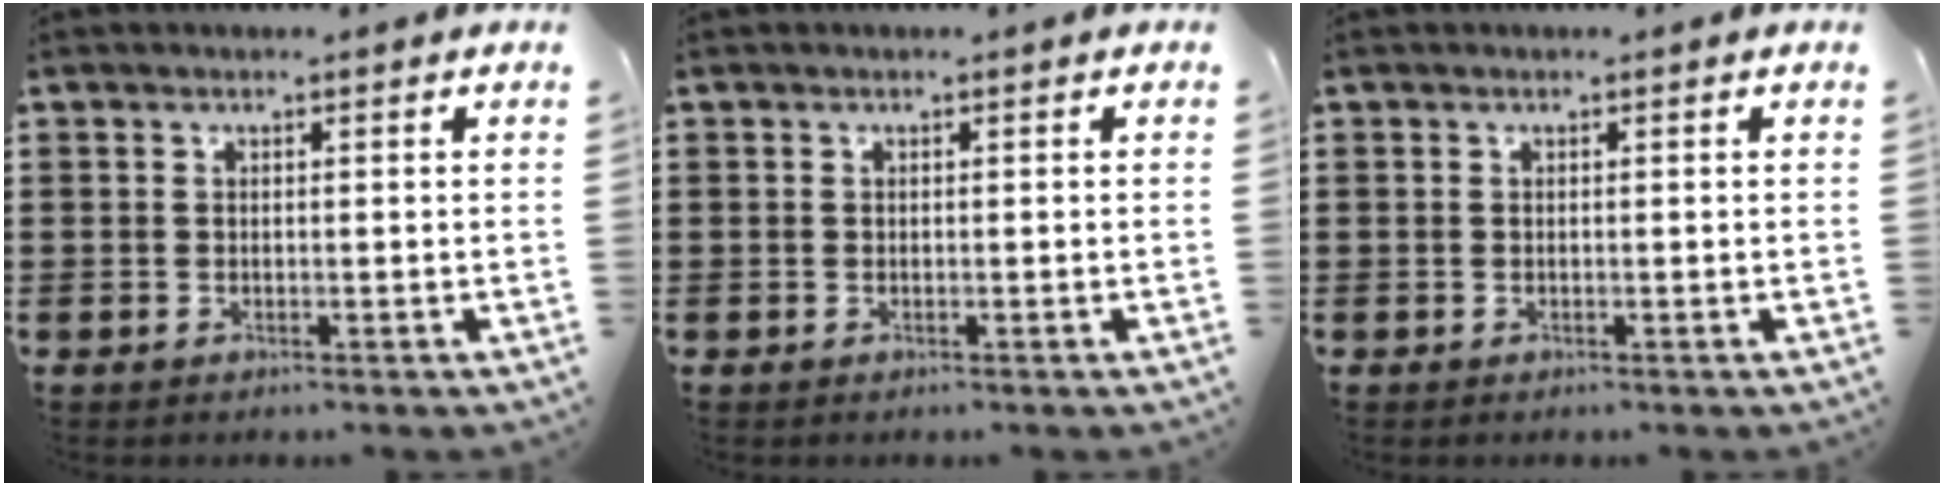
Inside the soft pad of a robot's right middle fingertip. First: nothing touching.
{"total": 0.0}
{"total": 0.0}